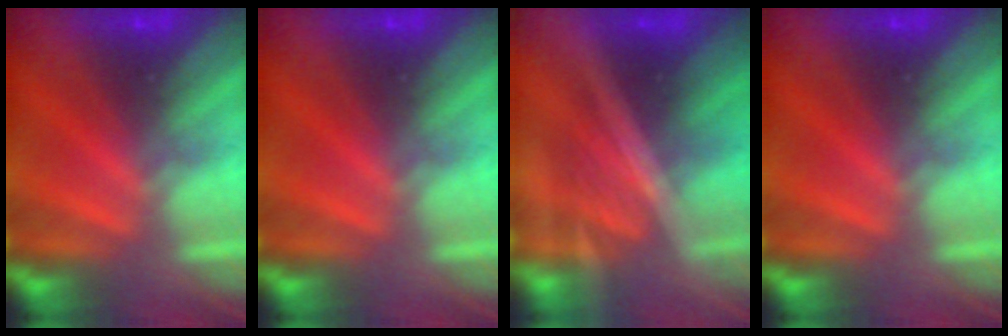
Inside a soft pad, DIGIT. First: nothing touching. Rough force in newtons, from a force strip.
{"total": 0.0}
{"total": 1.7}
{"total": 0.0}